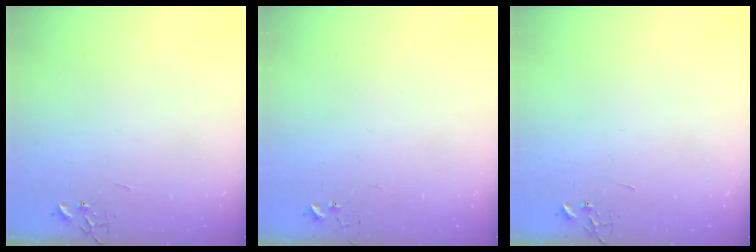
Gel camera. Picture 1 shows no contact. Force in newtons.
{"total": 4.8, "press": 4.8, "slide": 0.2}
{"total": 0.0}